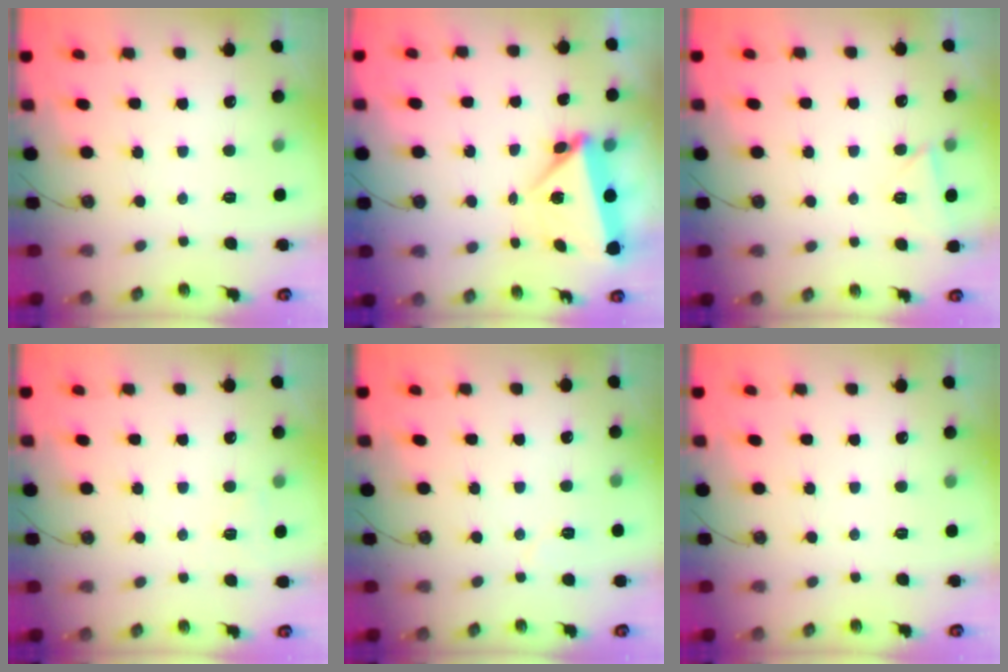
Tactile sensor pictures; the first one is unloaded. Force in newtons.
{"total": 5.6, "press": 5.4, "slide": 1.1}
{"total": 5.3, "press": 2.4, "slide": 4.7}
{"total": 4.1, "press": 3.3, "slide": 2.5}
{"total": 4.2, "press": 4.0, "slide": 1.3}
{"total": 0.0}